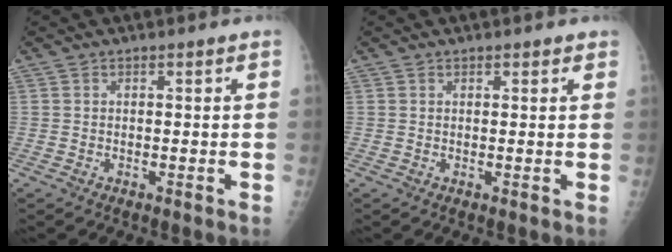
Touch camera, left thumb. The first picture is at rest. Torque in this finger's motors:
{"motor_torque": [-0.38, -0.24, -0.04, -0.04, 0.04]}